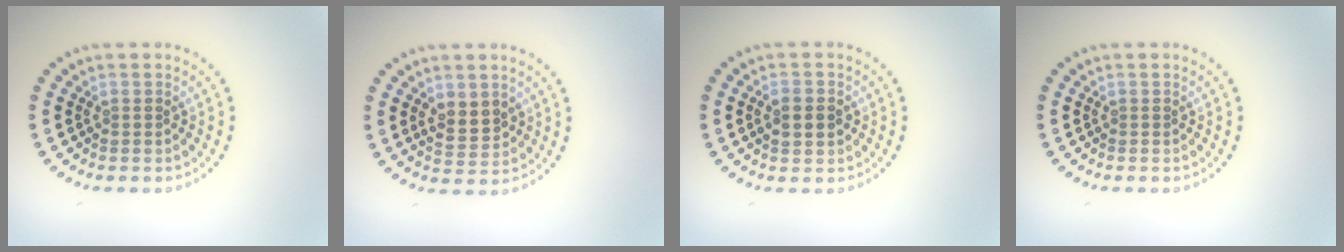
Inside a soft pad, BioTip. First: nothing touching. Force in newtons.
{"total": 2.4, "press": 2.3, "slide": 0.6}
{"total": 3.0, "press": 3.0, "slide": 0.0}
{"total": 0.0}